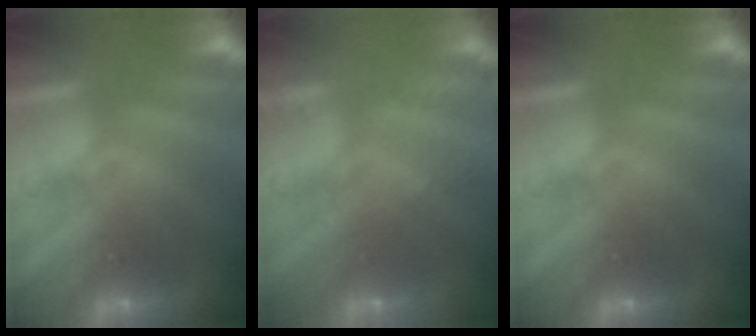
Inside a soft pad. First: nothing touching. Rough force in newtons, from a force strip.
{"total": 2.1}
{"total": 0.0}